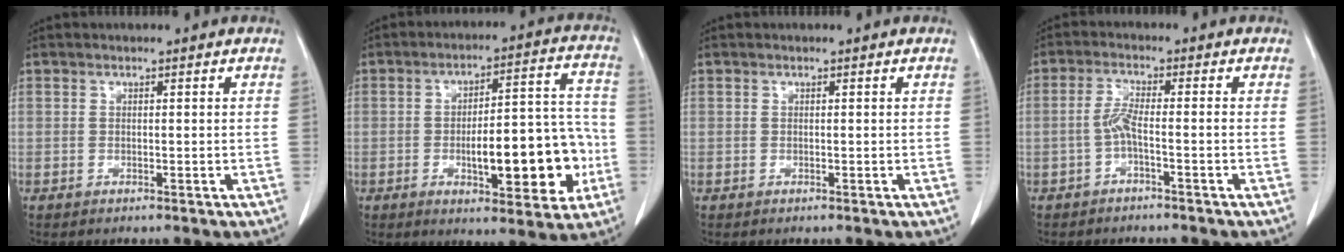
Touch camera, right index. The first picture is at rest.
{"total": 15.3, "force": [-3.6, 4.7, 14.2], "torque": [-0.196, 0.026, -0.044]}
{"total": 0.0}
{"total": 3.1, "force": [-1.3, 0.1, 2.8], "torque": [-0.058, 0.005, -0.028]}